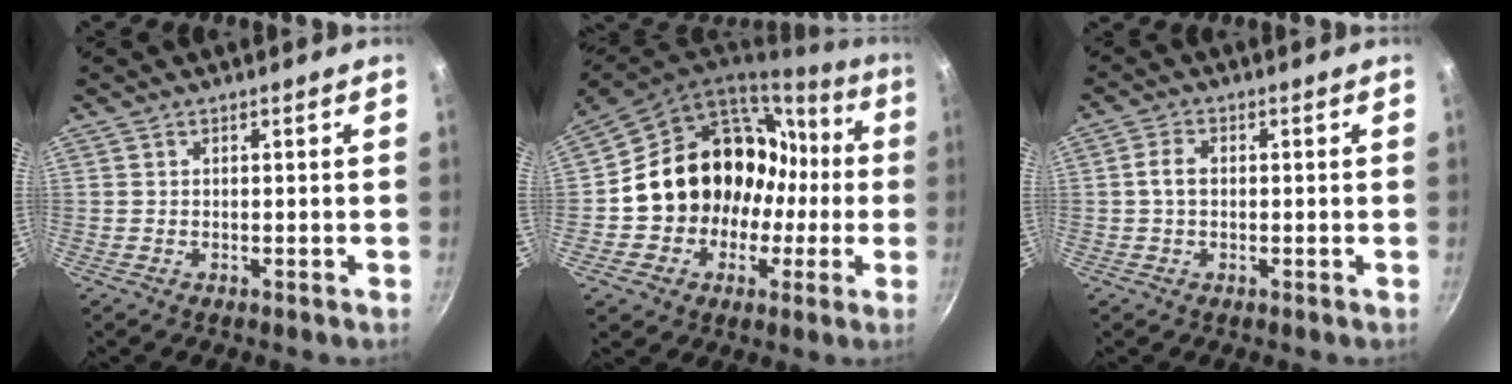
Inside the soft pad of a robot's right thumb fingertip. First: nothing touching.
{"total": 22.0, "force": [-0.2, 18.6, 11.7], "torque": [-0.152, 0.060, 0.013]}
{"total": 3.2, "force": [0.0, 2.2, 2.3], "torque": [-0.044, 0.010, -0.003]}